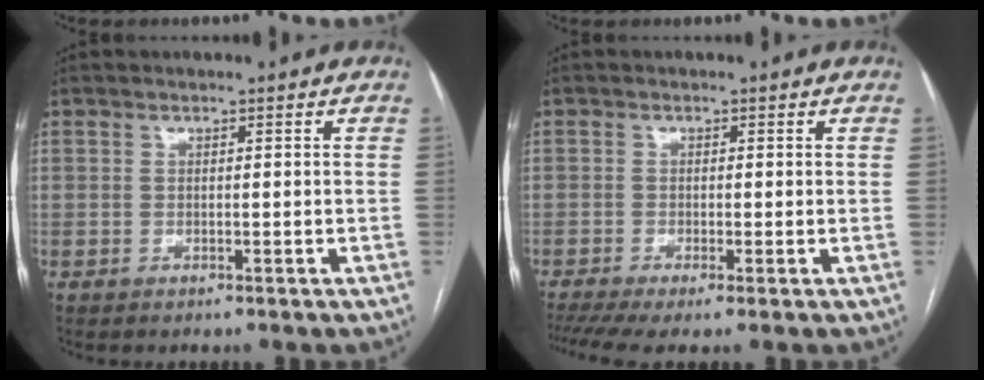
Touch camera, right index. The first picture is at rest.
{"total": 5.6, "force": [-3.5, 0.9, 4.2], "torque": [-0.072, -0.008, -0.064]}